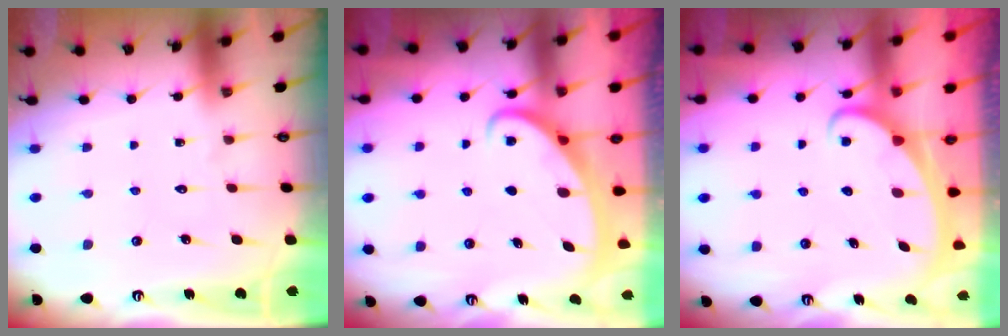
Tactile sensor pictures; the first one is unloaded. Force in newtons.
{"total": 2.6, "press": 2.6, "slide": 0.3}
{"total": 2.3, "press": 2.3, "slide": 0.3}